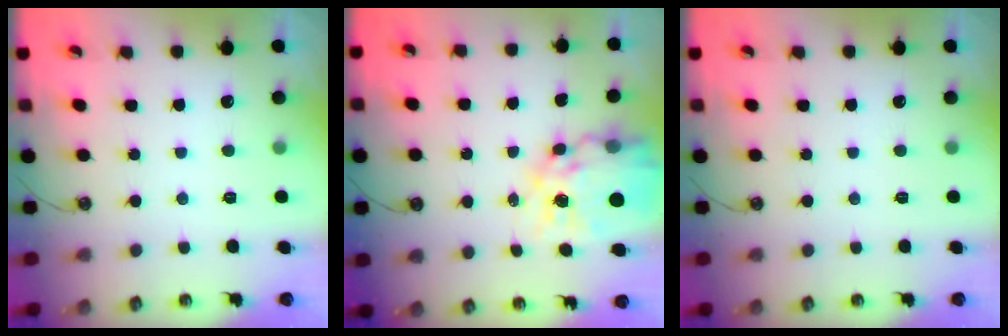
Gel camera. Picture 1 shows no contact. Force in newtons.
{"total": 17.0, "press": 16.9, "slide": 1.8}
{"total": 0.0}